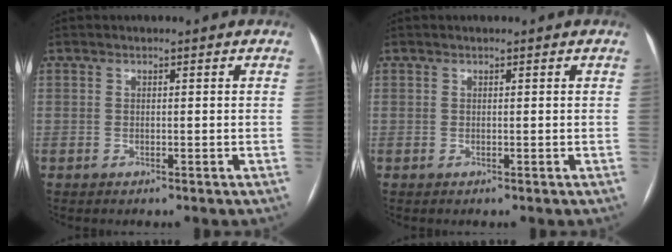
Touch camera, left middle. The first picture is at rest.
{"total": 0.0}